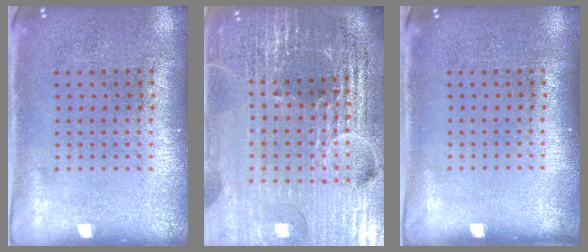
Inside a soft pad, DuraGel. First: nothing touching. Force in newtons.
{"total": 6.5, "press": 5.7, "slide": 3.1}
{"total": 0.0}